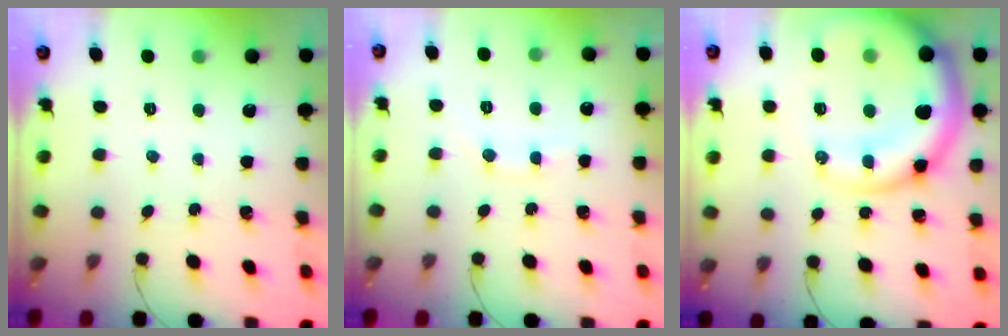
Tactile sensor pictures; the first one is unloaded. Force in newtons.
{"total": 7.1, "press": 7.0, "slide": 1.3}
{"total": 16.4, "press": 15.8, "slide": 4.5}